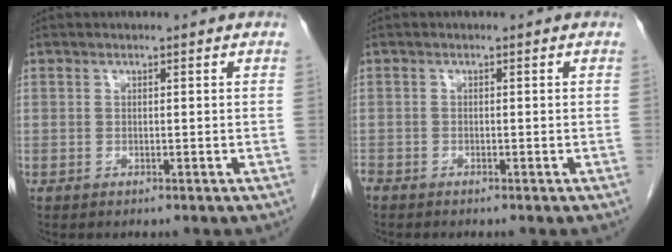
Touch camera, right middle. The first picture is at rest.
{"total": 1.7, "force": [-1.5, 0.8, 0.4], "torque": [-0.016, -0.003, -0.029]}